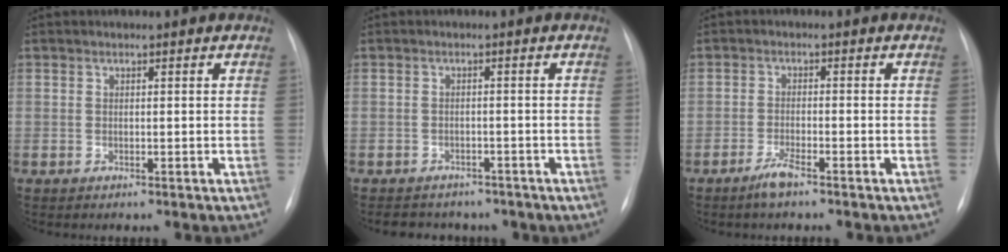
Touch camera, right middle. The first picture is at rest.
{"total": 7.1, "force": [-5.7, 3.9, 1.5], "torque": [-0.022, 0.010, -0.063]}
{"total": 2.6, "force": [-2.0, 0.1, 1.7], "torque": [-0.041, -0.004, -0.041]}